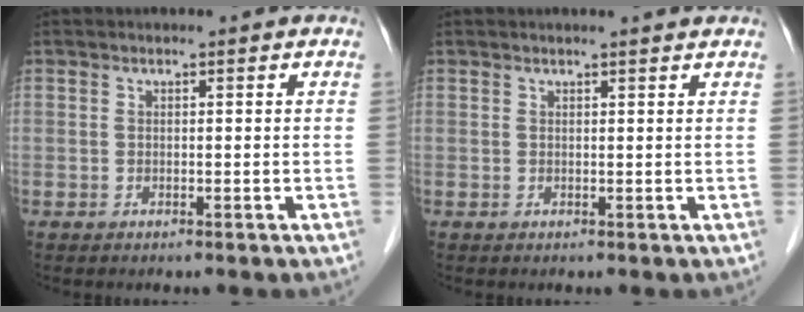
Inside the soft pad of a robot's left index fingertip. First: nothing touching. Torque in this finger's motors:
{"motor_torque": [0.19, -0.42, 0.06, 0.01]}